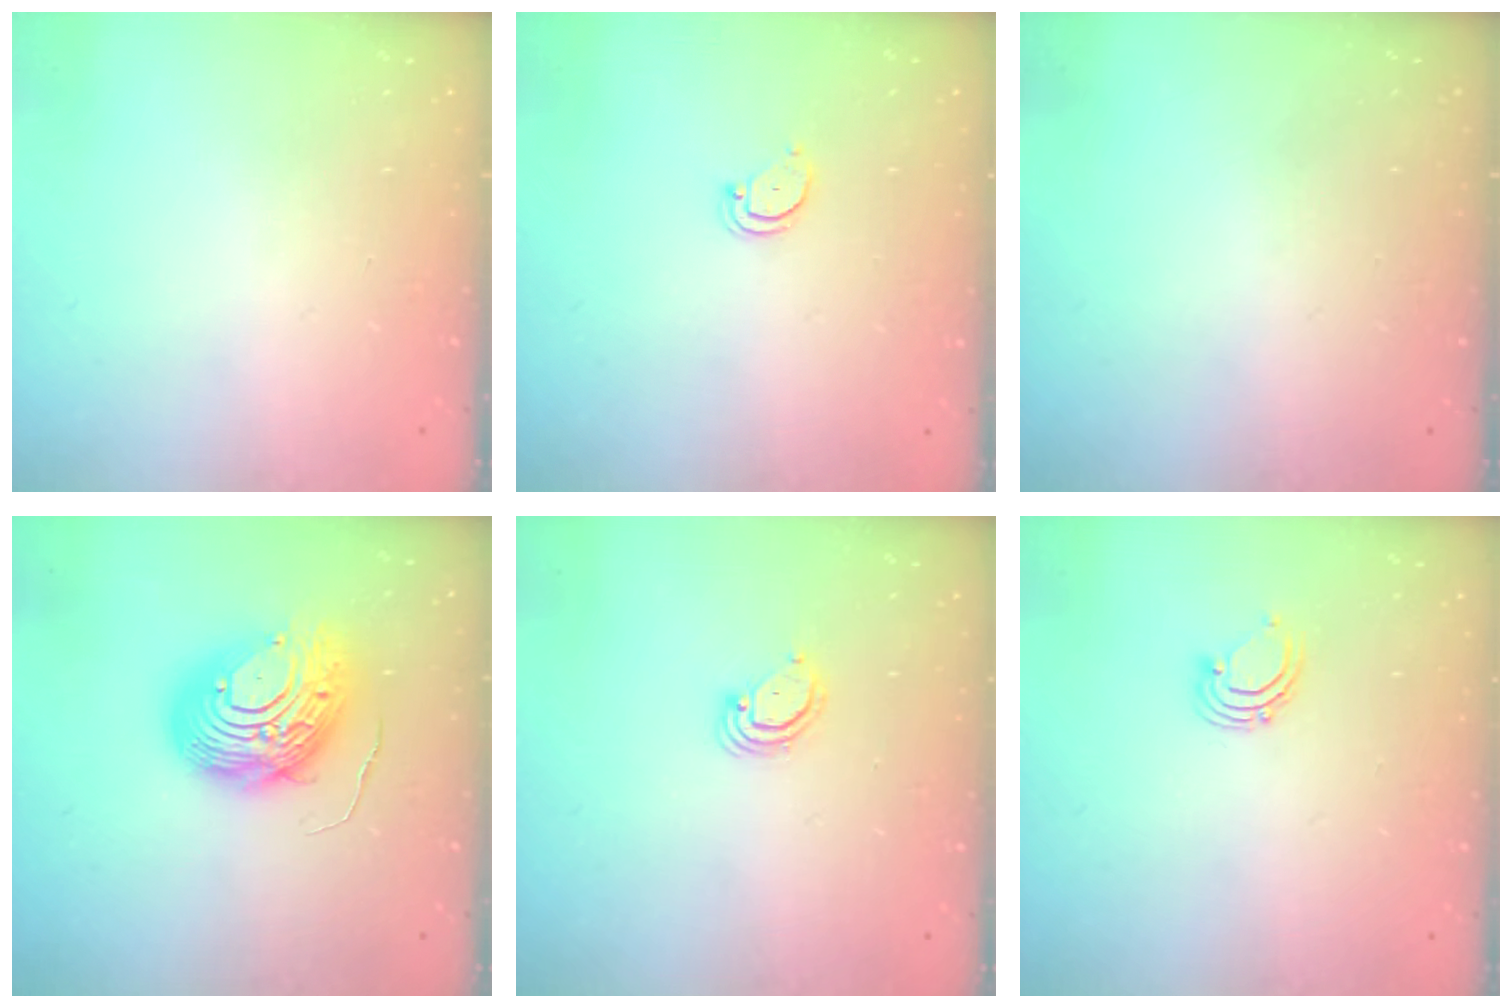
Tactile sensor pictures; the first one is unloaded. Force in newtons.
{"total": 2.4, "press": 2.4, "slide": 0.2}
{"total": 0.0}
{"total": 13.4, "press": 13.4, "slide": 1.2}
{"total": 2.9, "press": 2.9, "slide": 0.3}
{"total": 2.9, "press": 2.9, "slide": 0.2}